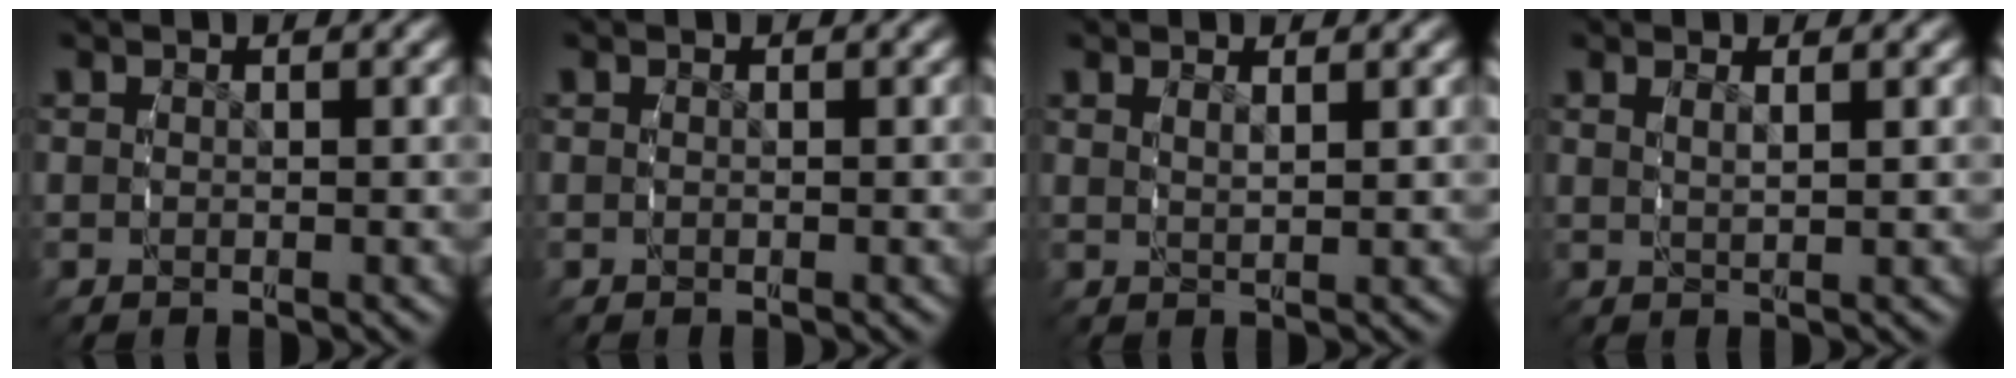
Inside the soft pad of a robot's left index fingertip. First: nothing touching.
{"total": 0.0}
{"total": 1.3, "force": [0.9, -0.7, 0.6], "torque": [-0.009, -0.006, 0.024]}
{"total": 1.4, "force": [0.8, -0.6, 0.9], "torque": [-0.015, -0.005, 0.023]}